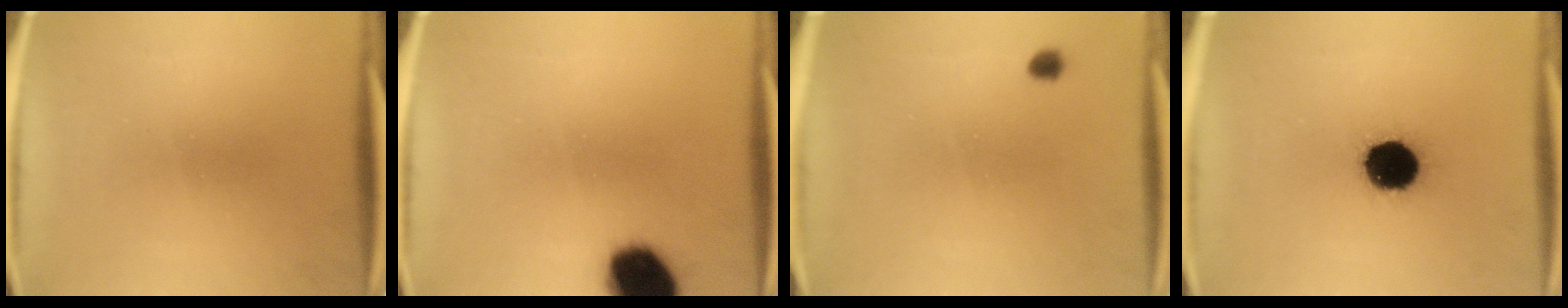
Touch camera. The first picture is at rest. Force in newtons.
{"total": 14.9}
{"total": 1.3}
{"total": 15.6}